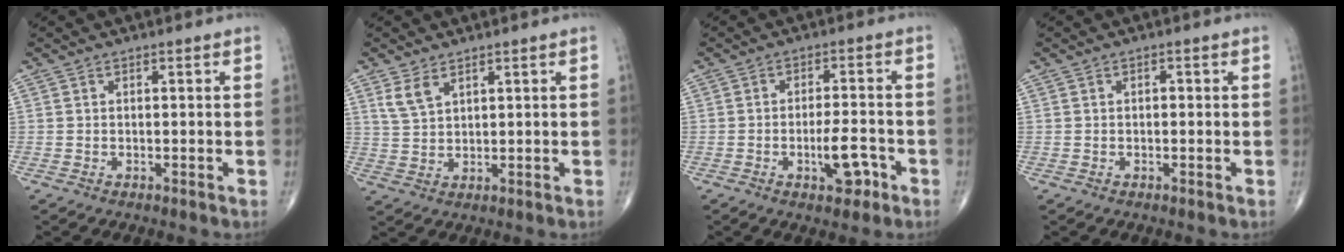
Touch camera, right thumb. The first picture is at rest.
{"total": 4.0, "force": [2.5, 2.0, 2.4], "torque": [-0.047, -0.008, 0.057]}
{"total": 6.4, "force": [-2.7, 2.5, 5.2], "torque": [-0.072, 0.016, -0.038]}
{"total": 0.8, "force": [0.0, 0.4, 0.6], "torque": [-0.009, 0.001, 0.000]}